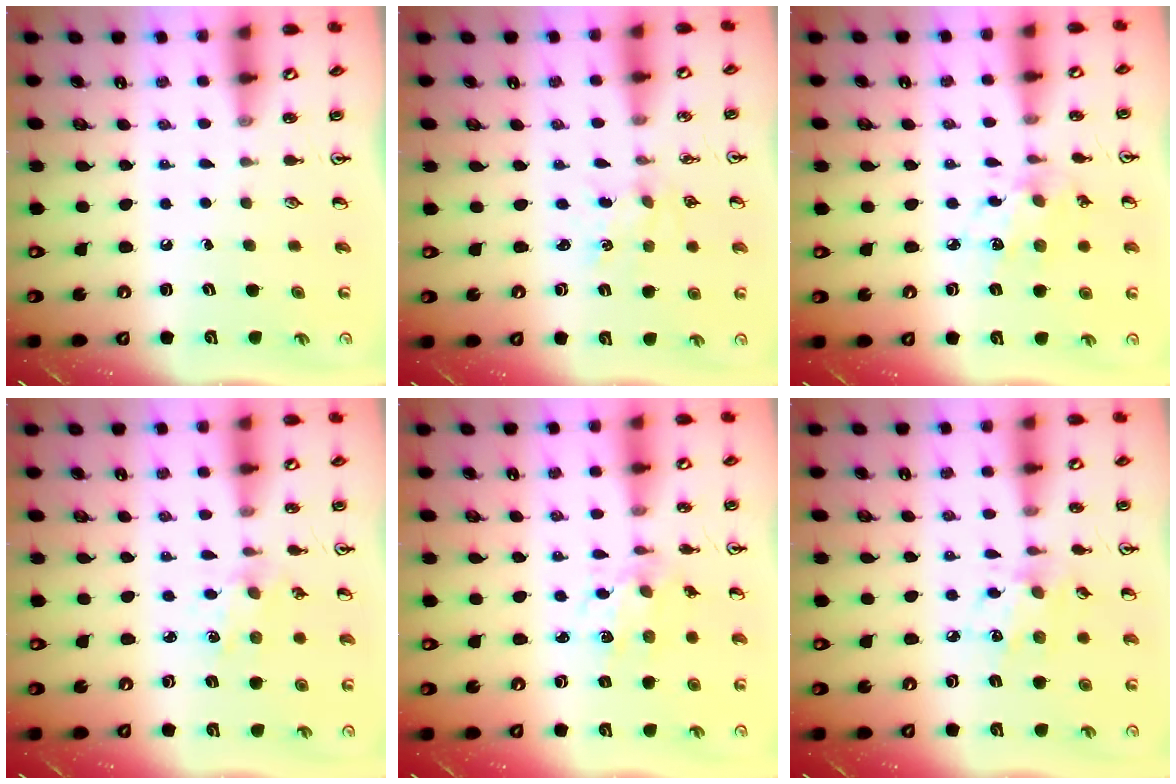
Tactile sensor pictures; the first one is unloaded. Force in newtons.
{"total": 0.7, "press": 0.7, "slide": 0.1}
{"total": 7.0, "press": 7.0, "slide": 0.4}
{"total": 2.5, "press": 2.5, "slide": 0.5}
{"total": 4.5, "press": 4.5, "slide": 0.2}
{"total": 6.9, "press": 6.7, "slide": 1.6}